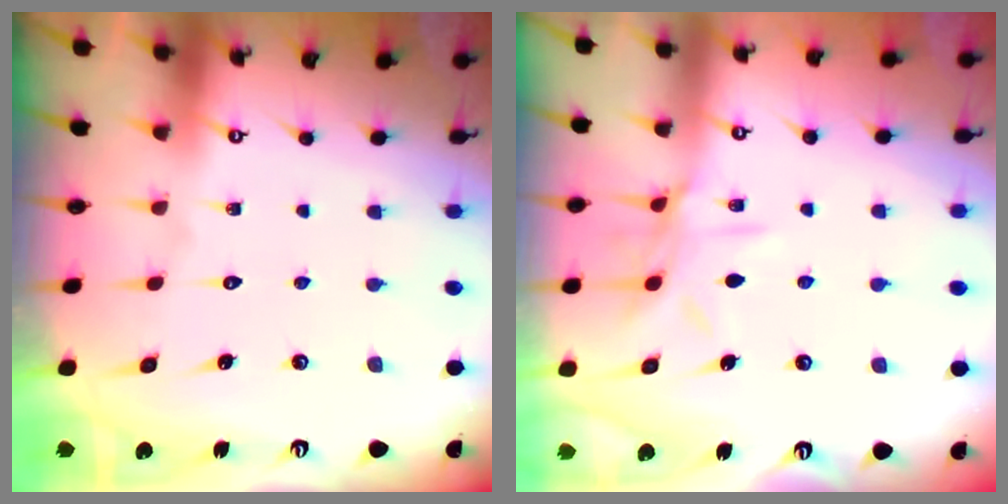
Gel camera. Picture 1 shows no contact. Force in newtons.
{"total": 8.4, "press": 8.3, "slide": 0.6}